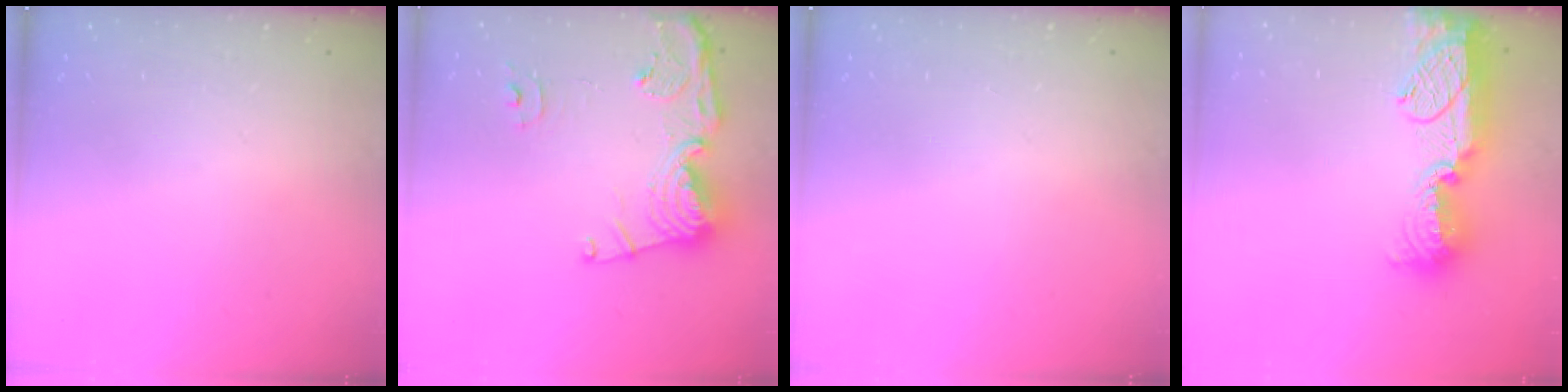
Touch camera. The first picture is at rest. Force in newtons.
{"total": 16.3, "press": 16.2, "slide": 1.5}
{"total": 0.0}
{"total": 17.4, "press": 16.6, "slide": 5.5}